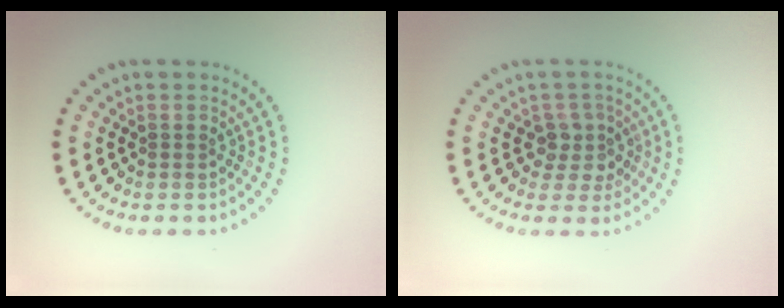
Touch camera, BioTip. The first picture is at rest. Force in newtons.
{"total": 2.4, "press": 1.9, "slide": 1.5}